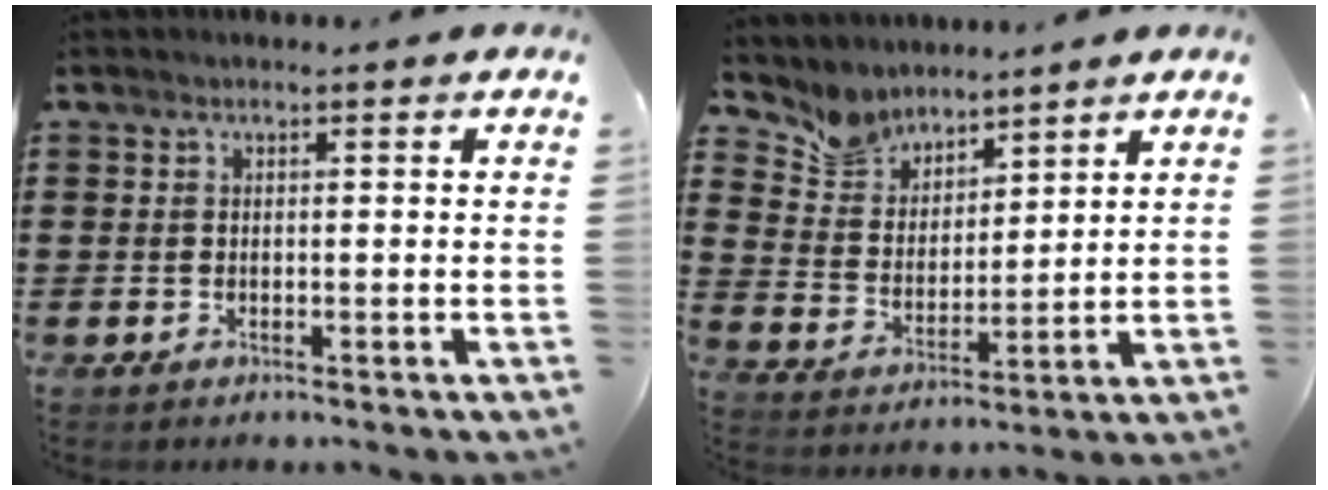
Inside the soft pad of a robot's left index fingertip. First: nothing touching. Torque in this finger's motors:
{"motor_torque": [-0.14, 0.08, -0.33, -0.19]}